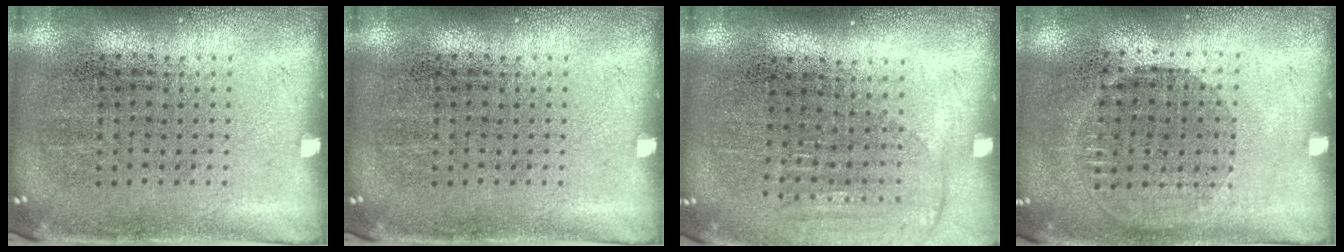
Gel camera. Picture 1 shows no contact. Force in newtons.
{"total": 0.0}
{"total": 1.3, "press": 1.2, "slide": 0.6}
{"total": 0.8, "press": 0.8, "slide": 0.4}